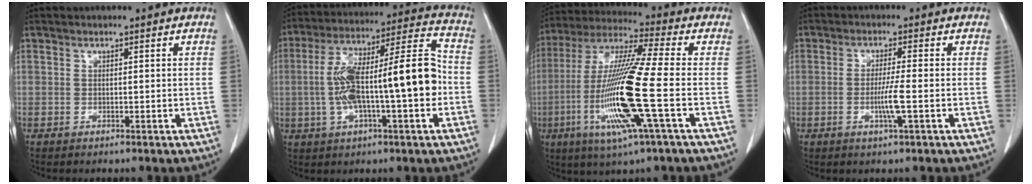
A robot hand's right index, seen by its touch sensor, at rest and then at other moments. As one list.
[{"total": 17.1, "force": [-1.6, 2.9, 16.7], "torque": [-0.295, 0.032, -0.026]}, {"total": 17.9, "force": [-4.3, -0.1, 17.4], "torque": [-0.363, -0.017, -0.092]}, {"total": 4.2, "force": [-1.1, -0.4, 4.1], "torque": [-0.080, -0.008, -0.022]}]